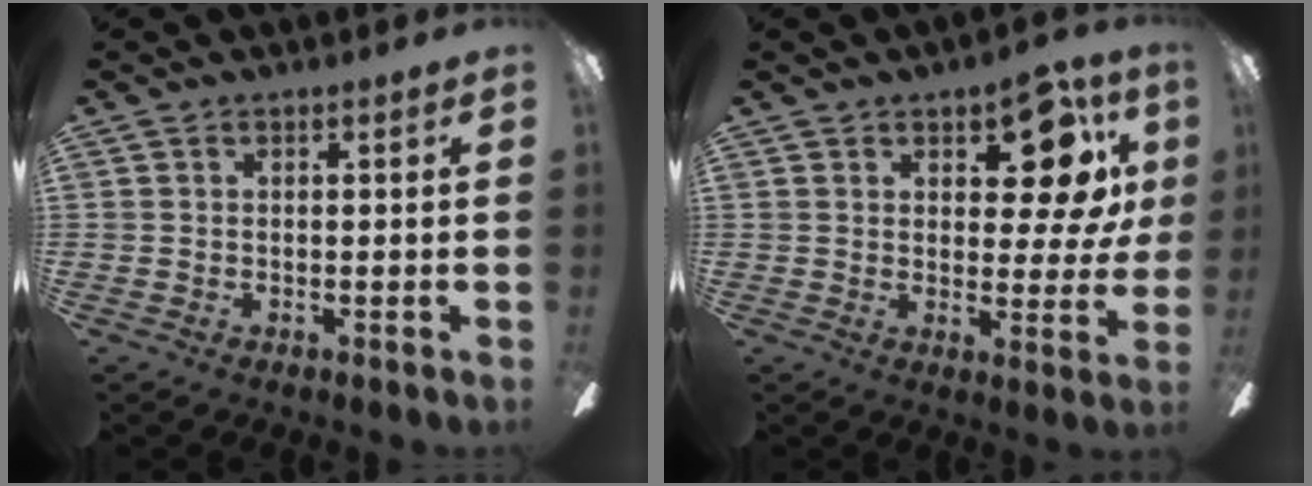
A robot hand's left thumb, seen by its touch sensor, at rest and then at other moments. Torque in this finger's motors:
{"motor_torque": [0.51, 0.13, 0.15, -0.21, 0.01]}